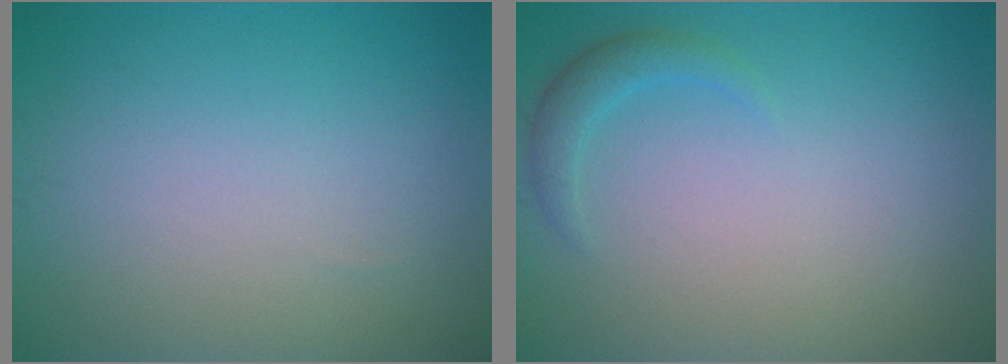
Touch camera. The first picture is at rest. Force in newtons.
{"total": 1.6, "press": 1.6, "slide": 0.1}